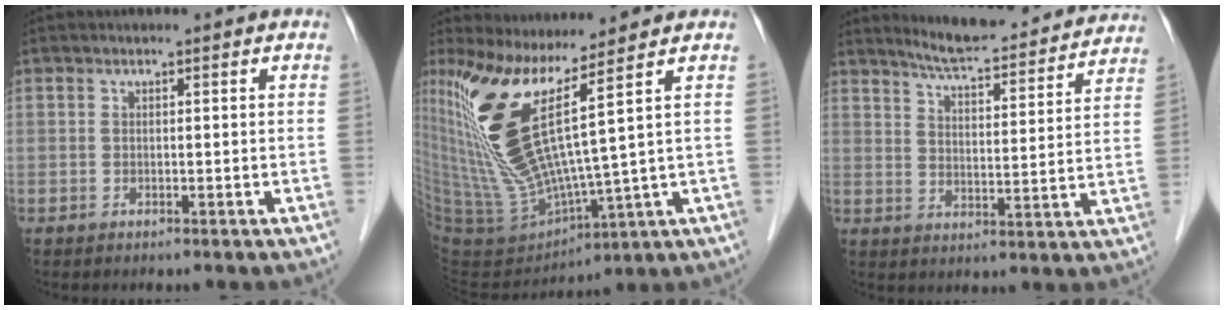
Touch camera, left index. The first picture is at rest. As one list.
[{"total": 14.3, "force": [6.6, -0.2, 12.7], "torque": [-0.274, -0.028, 0.139]}, {"total": 16.3, "force": [15.3, 2.0, 5.2], "torque": [-0.074, -0.012, 0.201]}]